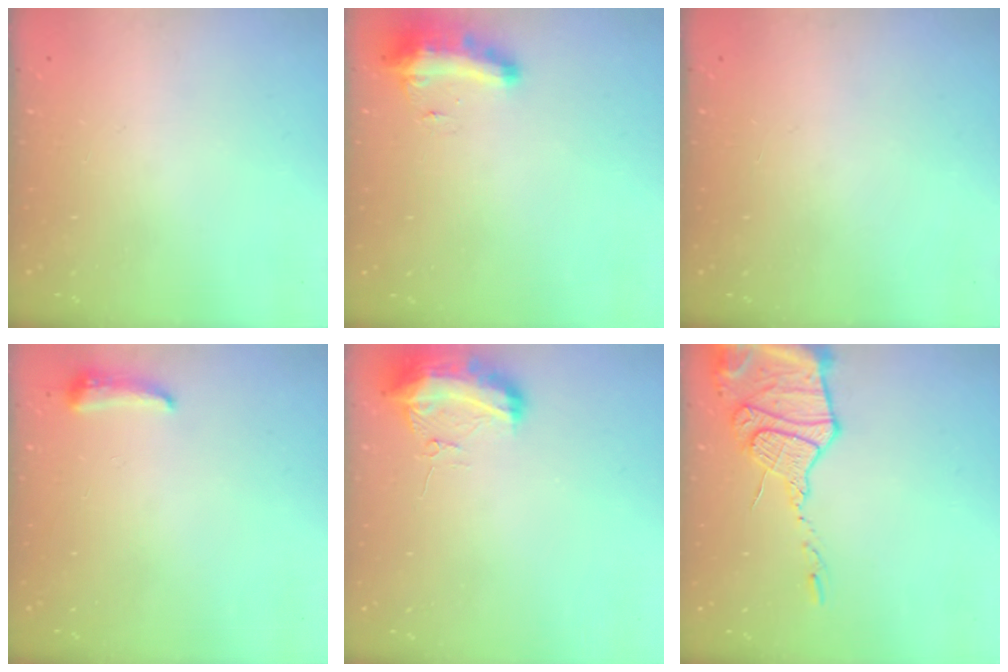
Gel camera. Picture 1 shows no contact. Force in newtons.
{"total": 9.2, "press": 9.1, "slide": 0.5}
{"total": 0.0}
{"total": 4.3, "press": 4.2, "slide": 0.9}
{"total": 10.0, "press": 10.0, "slide": 0.8}
{"total": 16.4, "press": 16.3, "slide": 1.7}